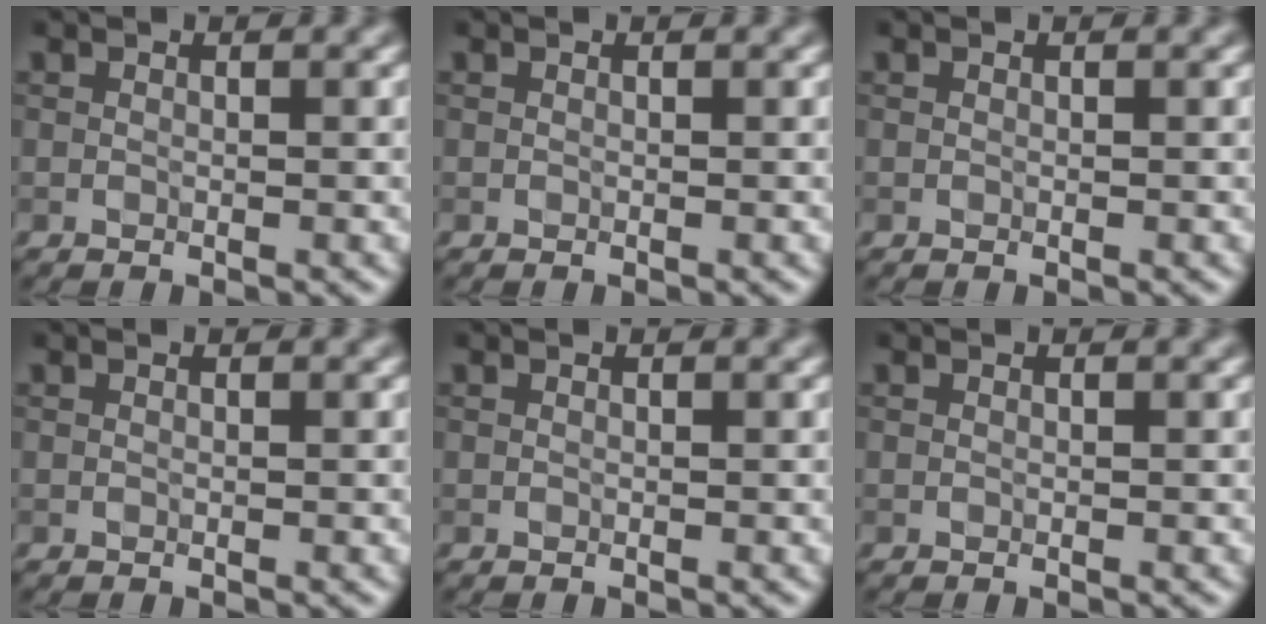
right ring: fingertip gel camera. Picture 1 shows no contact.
{"total": 0.0}
{"total": 0.0}
{"total": 0.0}
{"total": 0.0}
{"total": 0.0}